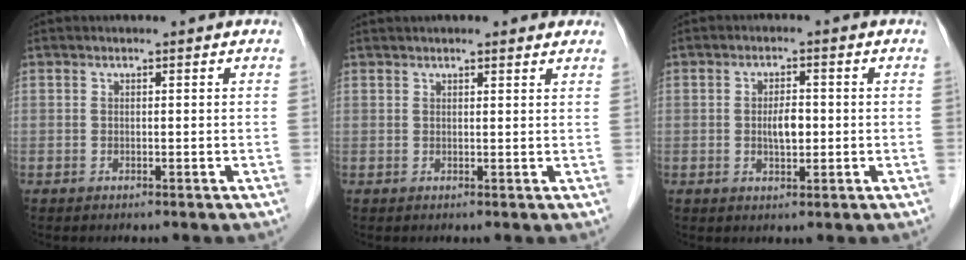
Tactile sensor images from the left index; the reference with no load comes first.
{"total": 5.2, "force": [4.5, 1.0, 2.4], "torque": [-0.028, 0.028, 0.053]}
{"total": 3.4, "force": [-0.3, 1.4, 3.1], "torque": [-0.056, 0.002, -0.004]}